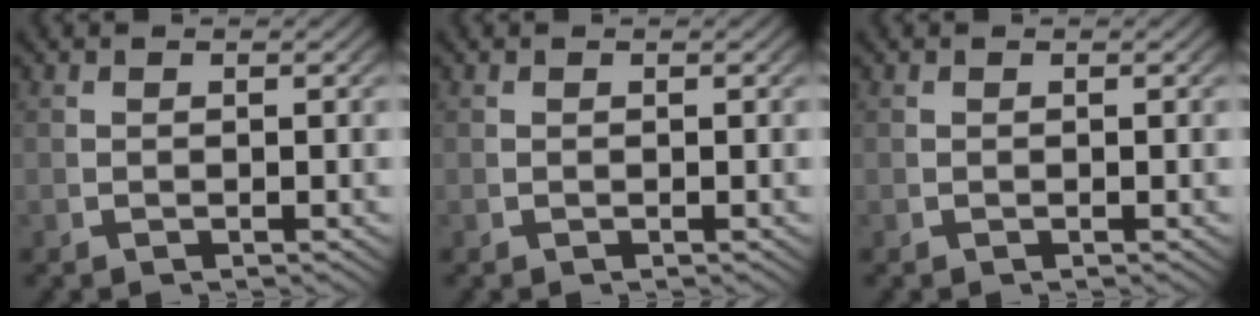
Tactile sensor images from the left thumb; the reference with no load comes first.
{"total": 0.0}
{"total": 0.0}